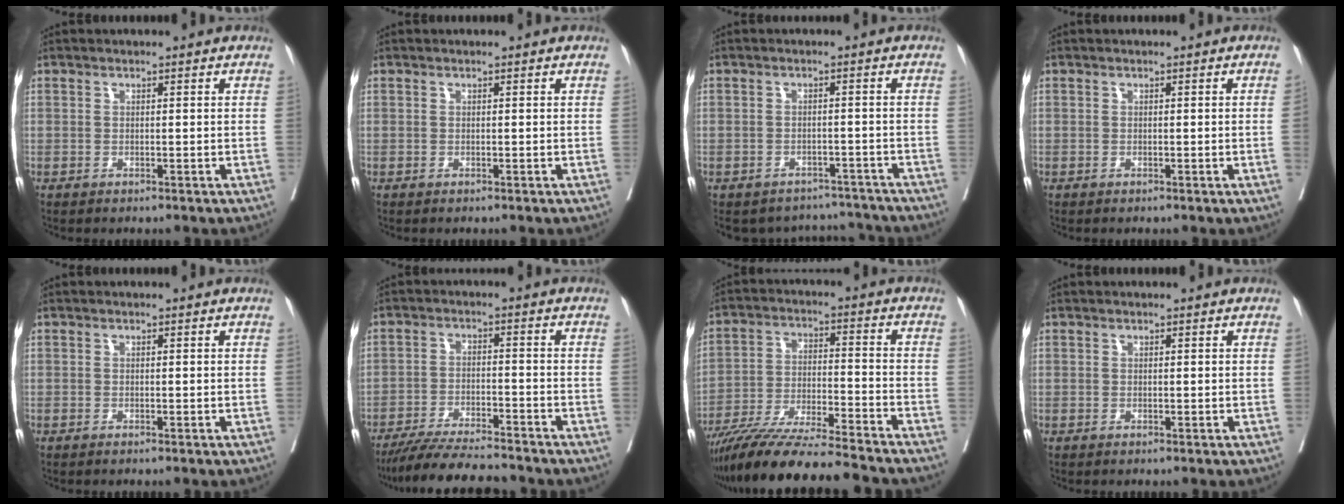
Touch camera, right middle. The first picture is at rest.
{"total": 0.0}
{"total": 8.3, "force": [-7.8, 2.8, -0.4], "torque": [0.013, 0.023, -0.093]}
{"total": 0.5, "force": [0.0, -0.2, 0.5], "torque": [-0.003, 0.000, 0.000]}
{"total": 0.5, "force": [-0.5, 0.0, 0.2], "torque": [-0.005, -0.003, -0.010]}
{"total": 11.4, "force": [-10.4, 0.8, 4.5], "torque": [-0.072, -0.016, -0.172]}
{"total": 17.8, "force": [-15.8, -0.1, 8.3], "torque": [-0.155, -0.032, -0.268]}
{"total": 0.0}